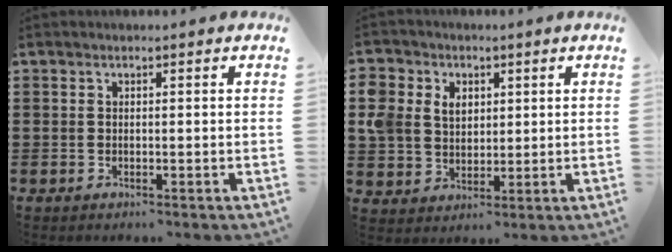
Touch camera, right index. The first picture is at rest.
{"total": 7.1, "force": [2.1, 6.1, 3.0], "torque": [-0.102, 0.015, 0.035]}